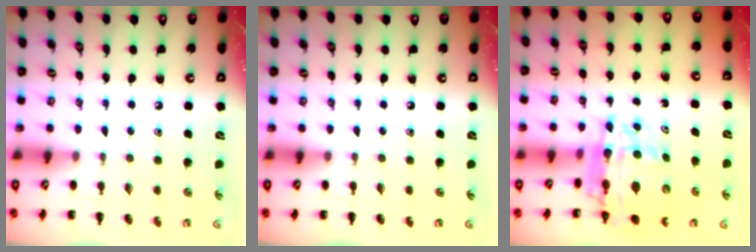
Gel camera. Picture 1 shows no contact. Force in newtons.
{"total": 0.0}
{"total": 11.9, "press": 11.3, "slide": 3.6}